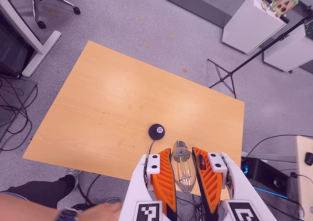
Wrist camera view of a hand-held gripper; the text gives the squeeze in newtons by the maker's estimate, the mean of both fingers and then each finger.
{"total": 22.6, "left": 24.3, "right": 21.0}